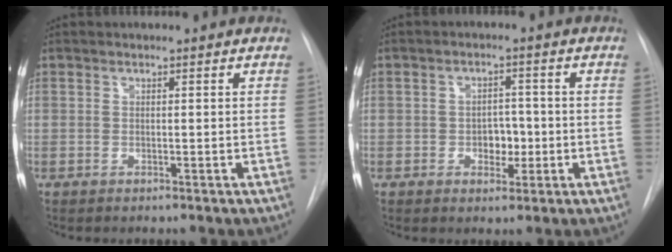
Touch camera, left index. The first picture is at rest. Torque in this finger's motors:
{"motor_torque": [0.35, -0.25, 0.04, 0.04]}